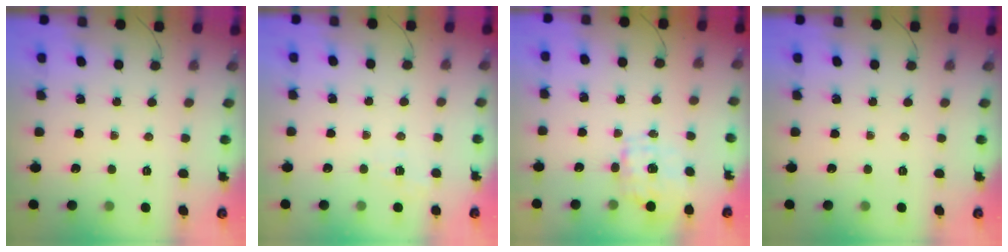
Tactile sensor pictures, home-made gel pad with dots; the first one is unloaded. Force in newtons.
{"total": 1.4, "press": 0.2, "slide": 1.4}
{"total": 7.4, "press": 7.2, "slide": 1.5}
{"total": 0.0}